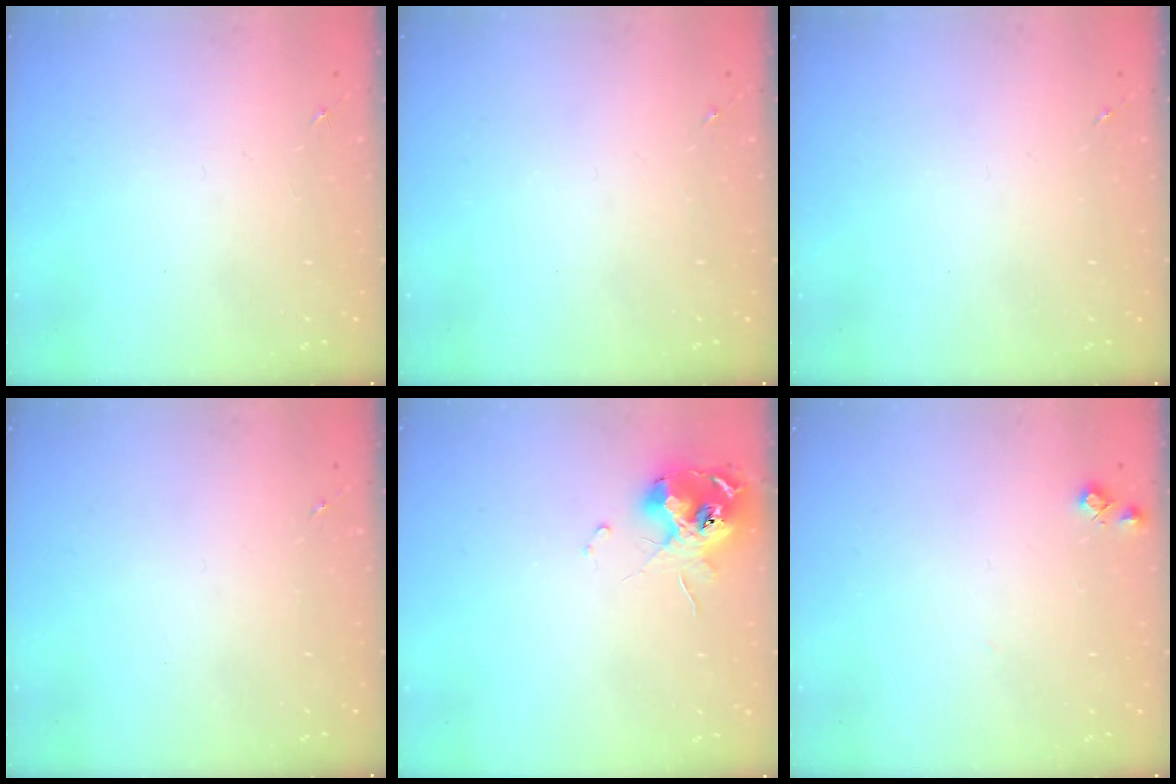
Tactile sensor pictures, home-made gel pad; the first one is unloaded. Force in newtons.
{"total": 0.0}
{"total": 0.0}
{"total": 0.0}
{"total": 12.0, "press": 11.9, "slide": 1.4}
{"total": 6.6, "press": 6.6, "slide": 0.6}